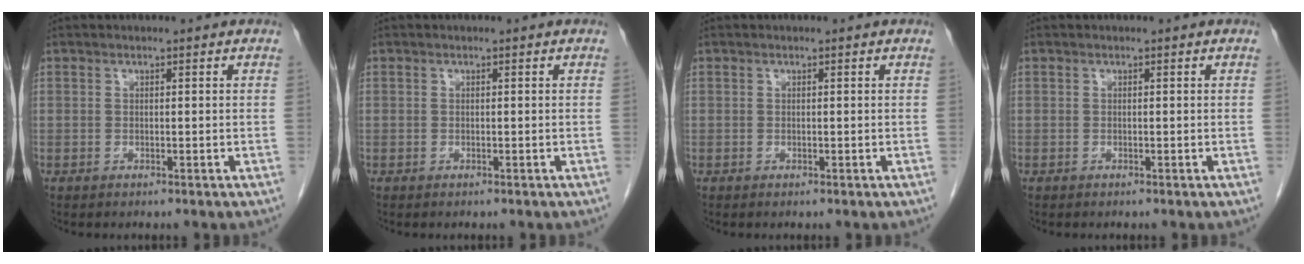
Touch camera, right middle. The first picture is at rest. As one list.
[{"total": 0.0}, {"total": 0.0}, {"total": 0.0}]